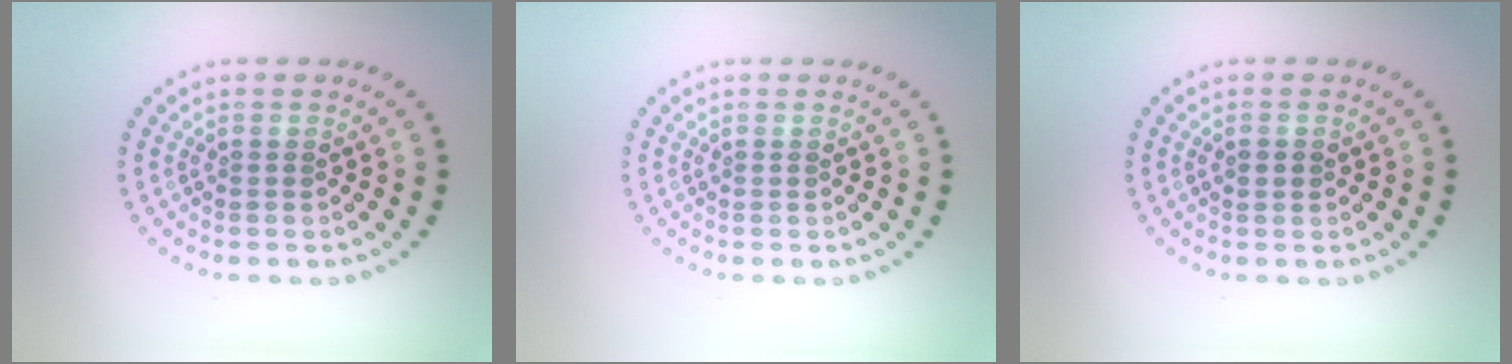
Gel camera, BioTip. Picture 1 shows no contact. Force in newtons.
{"total": 0.0}
{"total": 1.1, "press": 1.1, "slide": 0.2}